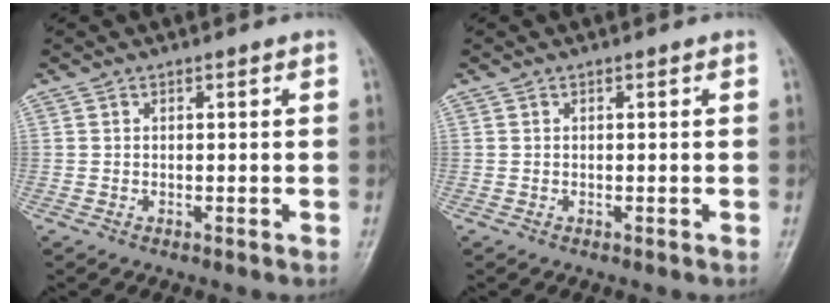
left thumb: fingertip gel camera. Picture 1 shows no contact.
{"total": 0.0}